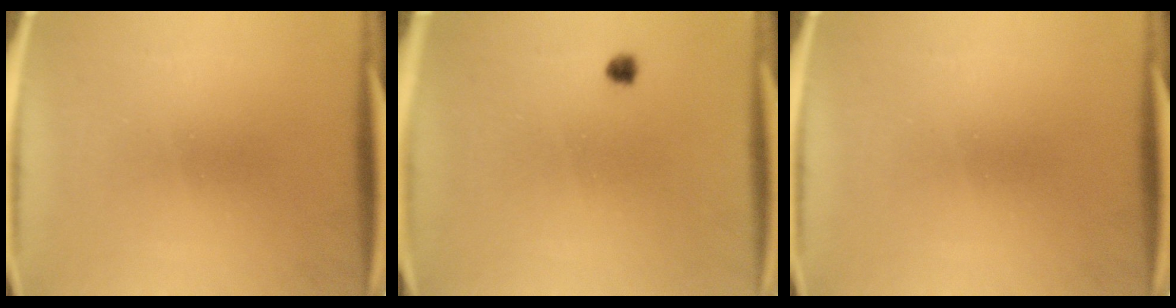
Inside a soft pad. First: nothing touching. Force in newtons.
{"total": 1.2}
{"total": 0.0}